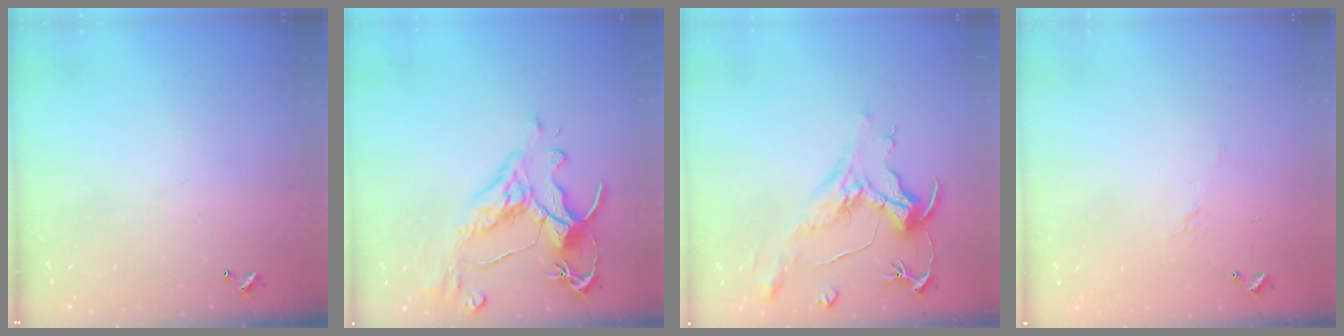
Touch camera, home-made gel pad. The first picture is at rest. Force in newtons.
{"total": 4.5, "press": 4.2, "slide": 1.5}
{"total": 2.2, "press": 1.7, "slide": 1.3}
{"total": 6.2, "press": 6.2, "slide": 0.8}